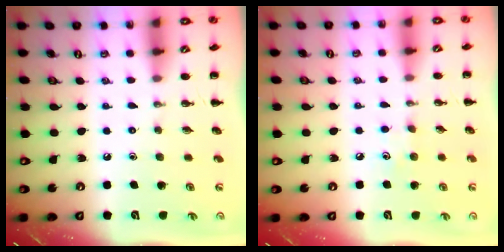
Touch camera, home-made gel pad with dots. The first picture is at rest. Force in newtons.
{"total": 6.3, "press": 6.0, "slide": 2.0}